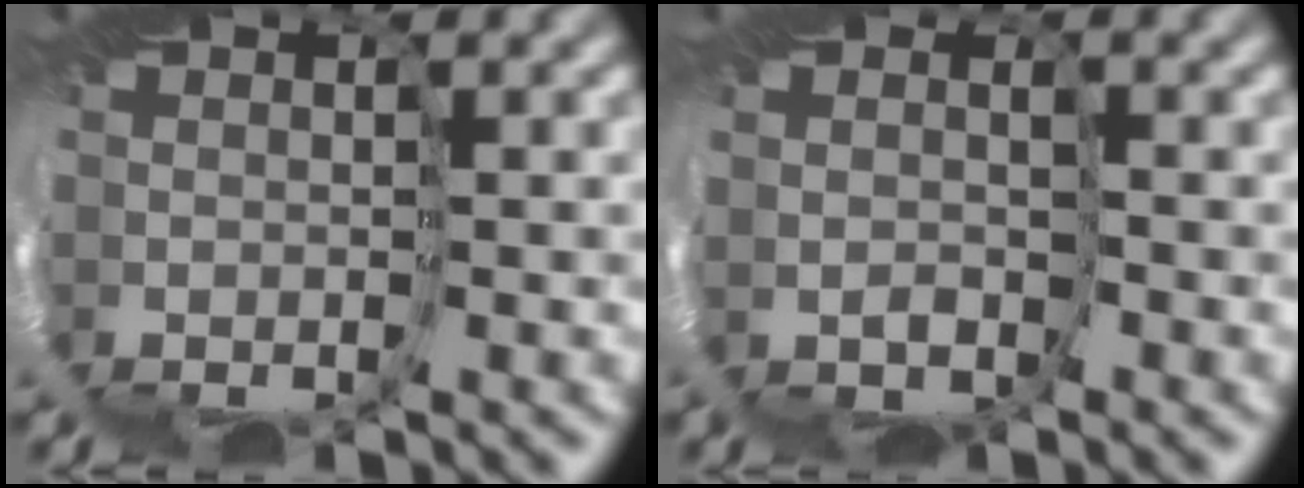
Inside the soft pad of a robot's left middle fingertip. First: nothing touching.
{"total": 1.8, "force": [1.4, -0.2, -1.1], "torque": [0.028, 0.002, 0.022]}